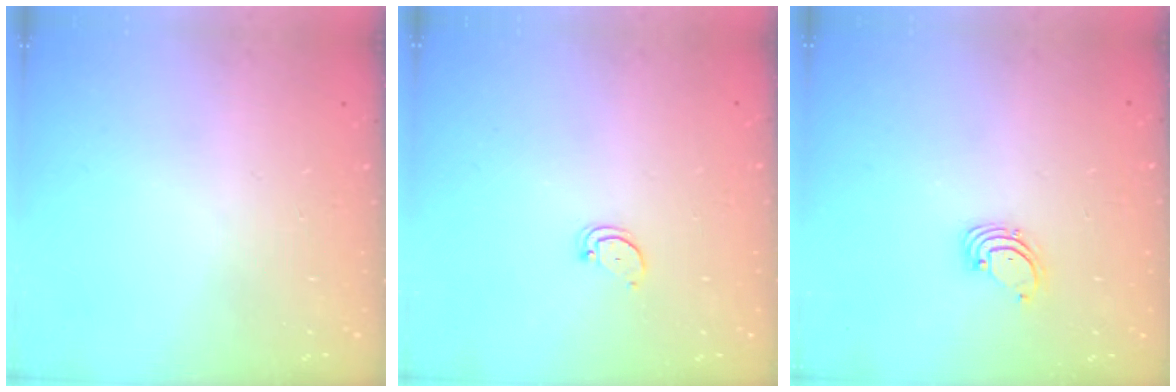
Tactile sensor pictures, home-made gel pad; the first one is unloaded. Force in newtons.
{"total": 2.7, "press": 2.7, "slide": 0.2}
{"total": 1.5, "press": 1.5, "slide": 0.1}